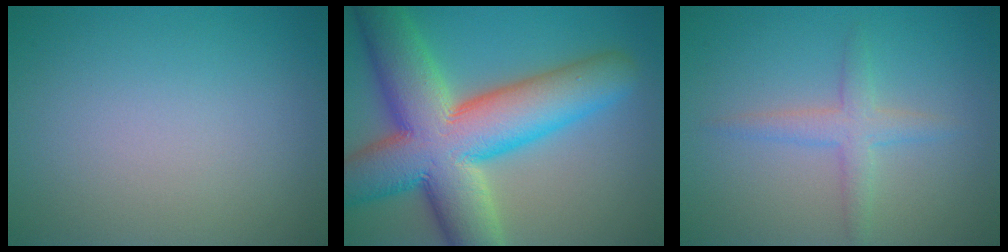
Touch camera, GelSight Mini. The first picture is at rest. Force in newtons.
{"total": 14.7, "press": 14.7, "slide": 0.4}
{"total": 2.4, "press": 2.4, "slide": 0.0}